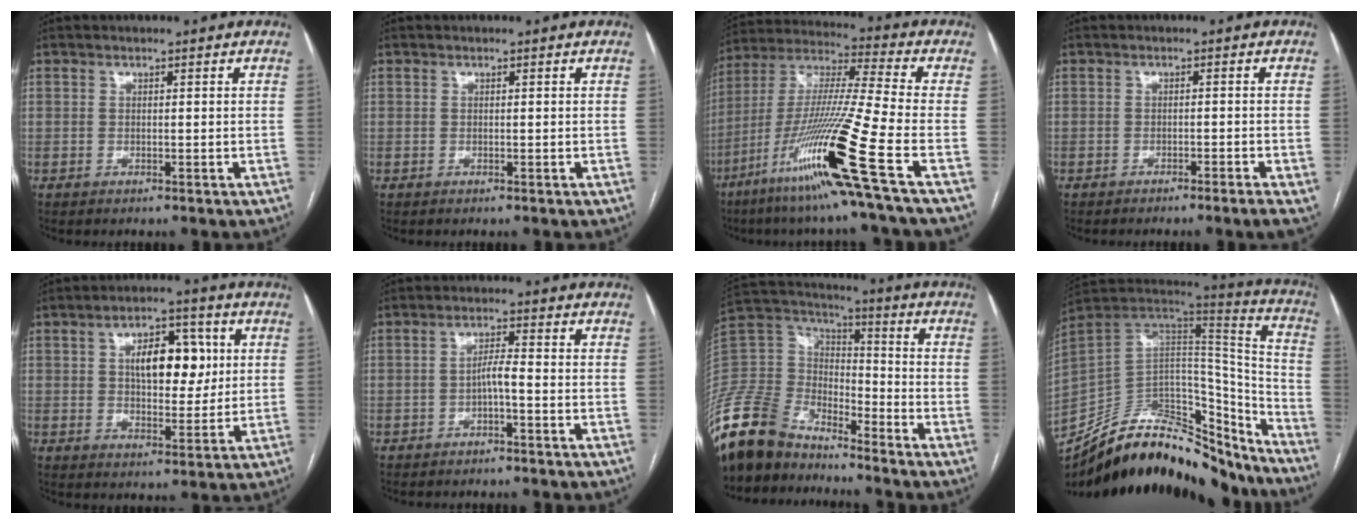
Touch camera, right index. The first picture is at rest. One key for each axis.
{"total": 0.0}
{"total": 21.4, "fx": -9.6, "fy": -1.6, "fz": 19.0, "tx": -0.380, "ty": -0.040, "tz": -0.185}
{"total": 3.5, "fx": -2.2, "fy": 0.2, "fz": 2.7, "tx": -0.029, "ty": -0.005, "tz": -0.031}
{"total": 9.6, "fx": 2.3, "fy": 4.8, "fz": 8.0, "tx": -0.120, "ty": 0.016, "tz": 0.037}
{"total": 2.7, "fx": -1.1, "fy": 0.2, "fz": 2.4, "tx": -0.040, "ty": 0.005, "tz": -0.020}
{"total": 18.7, "fx": -16.1, "fy": 7.1, "fz": 6.1, "tx": -0.141, "ty": 0.027, "tz": -0.306}
{"total": 35.1, "fx": -29.6, "fy": 12.8, "fz": 13.8, "tx": -0.229, "ty": -0.004, "tz": -0.424}